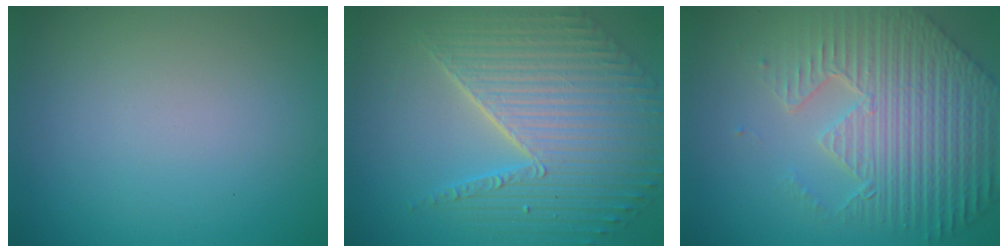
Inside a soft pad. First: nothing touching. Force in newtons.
{"total": 7.1, "press": 5.6, "slide": 4.4}
{"total": 8.2, "press": 5.9, "slide": 5.6}